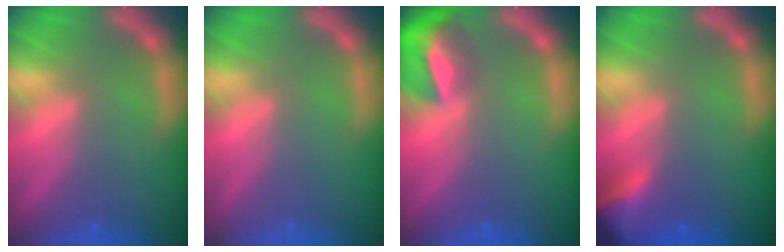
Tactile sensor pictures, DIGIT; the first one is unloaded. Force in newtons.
{"total": 0.0}
{"total": 7.4}
{"total": 4.4}